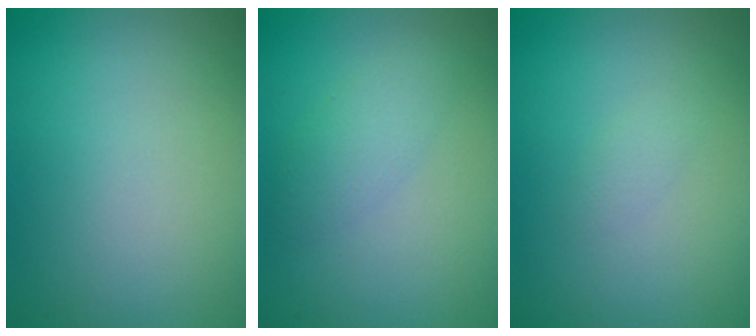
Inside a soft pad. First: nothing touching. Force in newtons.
{"total": 2.0, "press": 2.0, "slide": 0.1}
{"total": 0.7, "press": 0.7, "slide": 0.0}